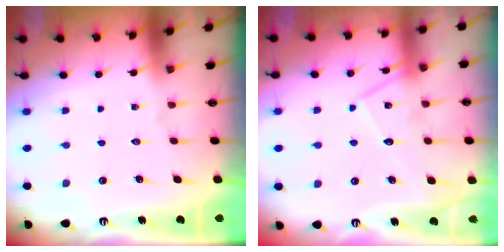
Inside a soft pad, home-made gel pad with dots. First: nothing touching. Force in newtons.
{"total": 11.7, "press": 11.7, "slide": 0.8}